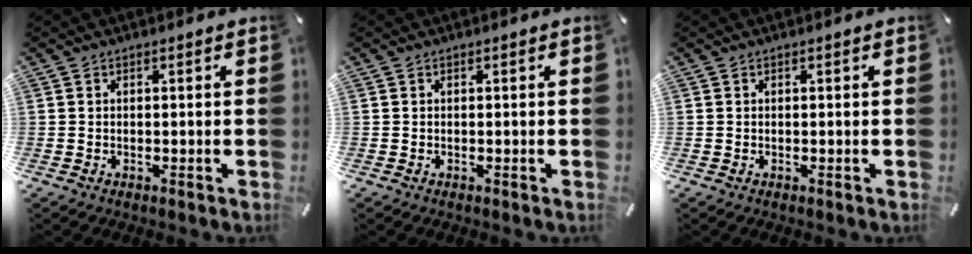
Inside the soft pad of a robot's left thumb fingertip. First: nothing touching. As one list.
[{"total": 0.0}, {"total": 0.0}]